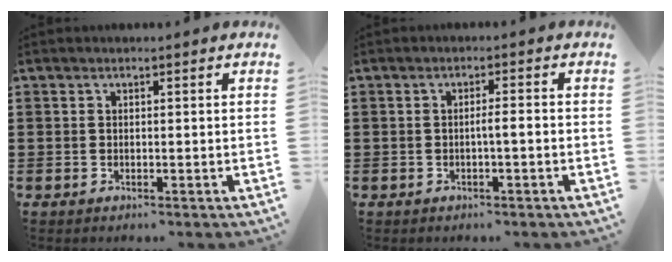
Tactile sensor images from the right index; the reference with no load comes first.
{"total": 1.8, "force": [-0.6, 0.1, 1.7], "torque": [-0.029, -0.001, -0.012]}